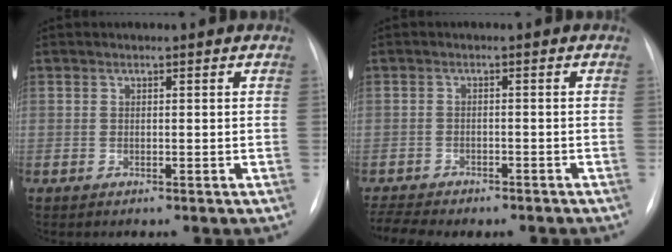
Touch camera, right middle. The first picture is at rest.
{"total": 7.1, "force": [-6.2, 2.1, 2.7], "torque": [-0.046, 0.002, -0.085]}